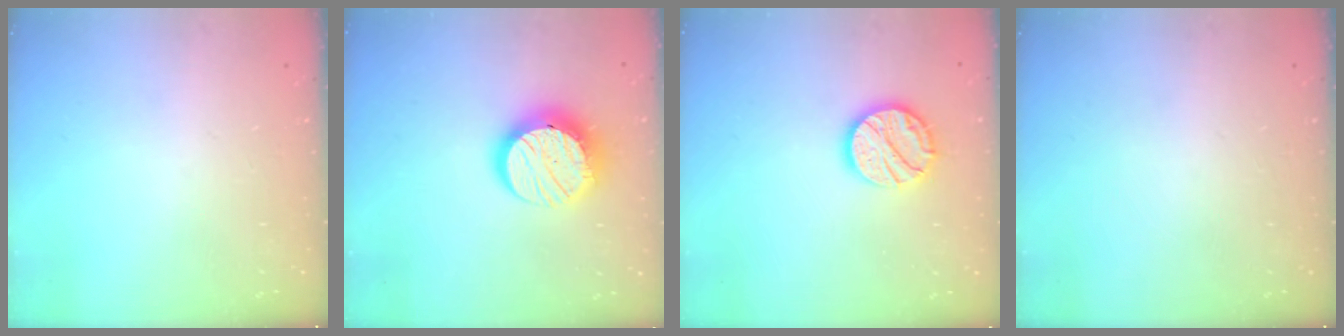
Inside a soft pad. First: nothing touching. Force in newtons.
{"total": 14.6, "press": 14.6, "slide": 0.7}
{"total": 12.6, "press": 12.6, "slide": 0.7}
{"total": 0.0}